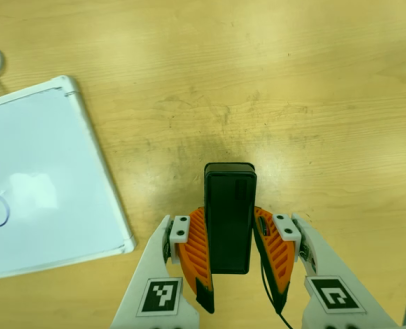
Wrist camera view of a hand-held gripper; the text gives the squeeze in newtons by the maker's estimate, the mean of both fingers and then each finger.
{"total": 3.7, "left": 2.2, "right": 5.2}